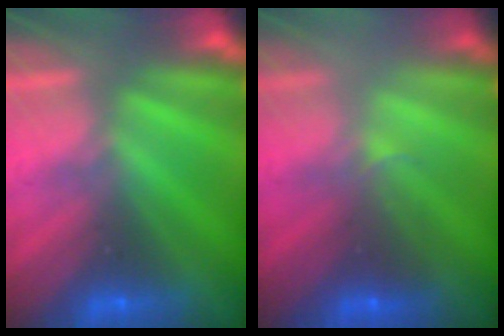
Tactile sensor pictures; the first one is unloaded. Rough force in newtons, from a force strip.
{"total": 2.1}